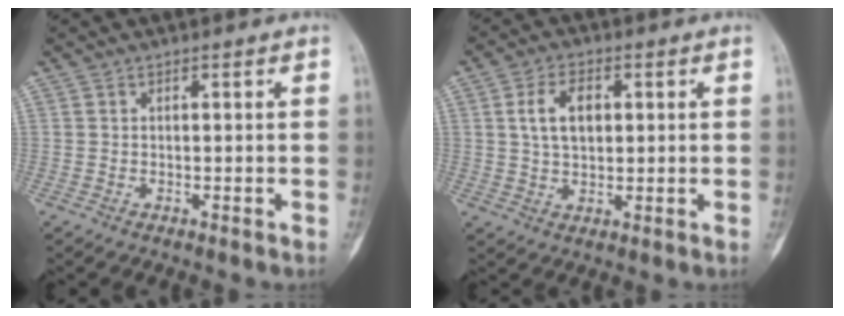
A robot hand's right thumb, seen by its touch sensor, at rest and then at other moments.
{"total": 6.9, "force": [1.6, 4.2, 5.3], "torque": [-0.086, 0.002, 0.028]}